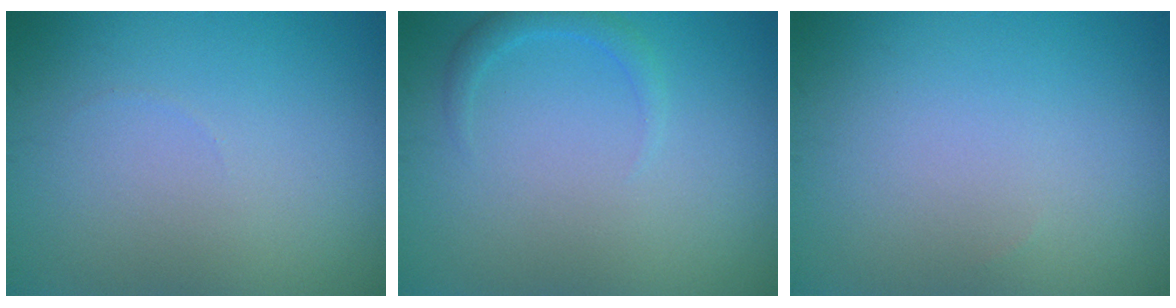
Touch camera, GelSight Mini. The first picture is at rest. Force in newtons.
{"total": 1.4, "press": 1.4, "slide": 0.1}
{"total": 0.0}